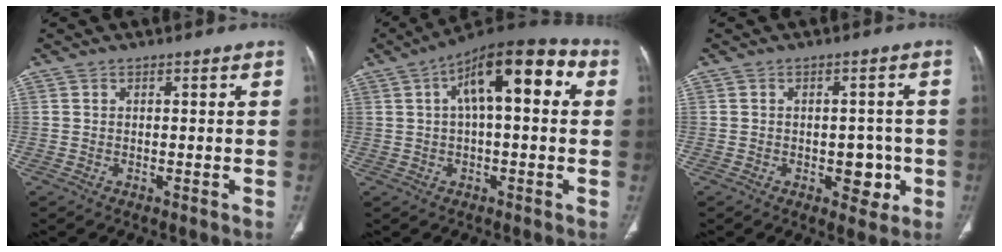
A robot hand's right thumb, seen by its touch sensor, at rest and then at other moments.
{"total": 16.2, "force": [4.3, 6.5, 14.2], "torque": [-0.196, 0.036, 0.056]}
{"total": 5.5, "force": [-1.5, 3.5, 4.0], "torque": [-0.023, 0.007, -0.016]}